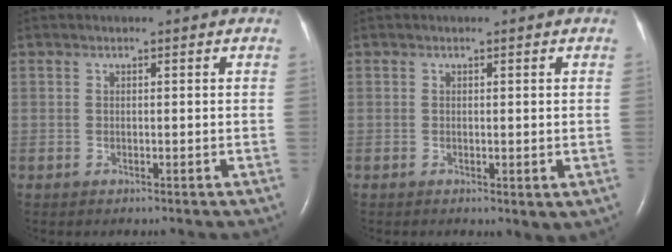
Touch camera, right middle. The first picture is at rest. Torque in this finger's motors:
{"motor_torque": [1.11, -1.00, 0.14, 0.03]}